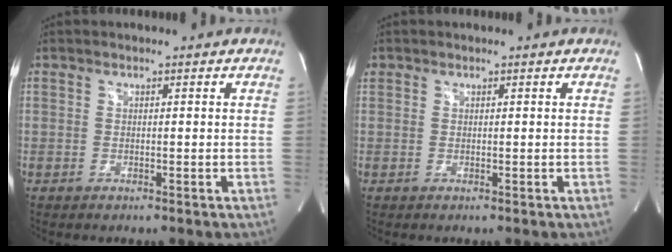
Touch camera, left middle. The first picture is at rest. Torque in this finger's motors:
{"motor_torque": [0.07, -0.03, 0.15, 0.01]}